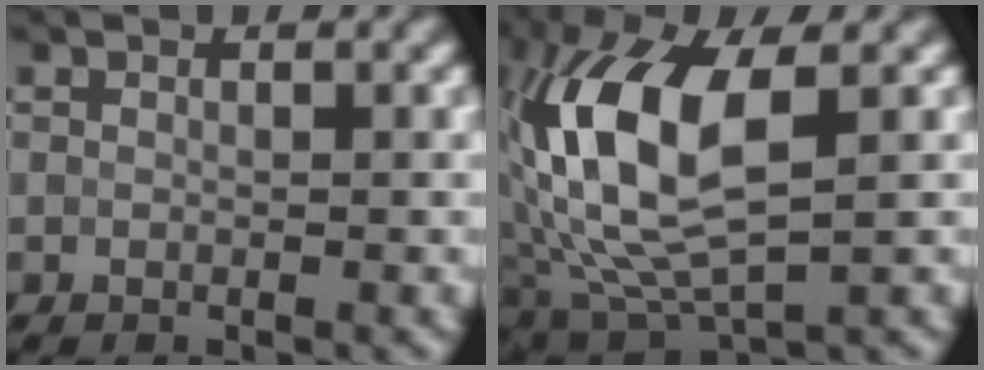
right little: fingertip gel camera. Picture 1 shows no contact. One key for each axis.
{"total": 11.1, "fx": 1.5, "fy": 5.0, "fz": 9.8, "tx": -0.219, "ty": 0.010, "tz": 0.026}